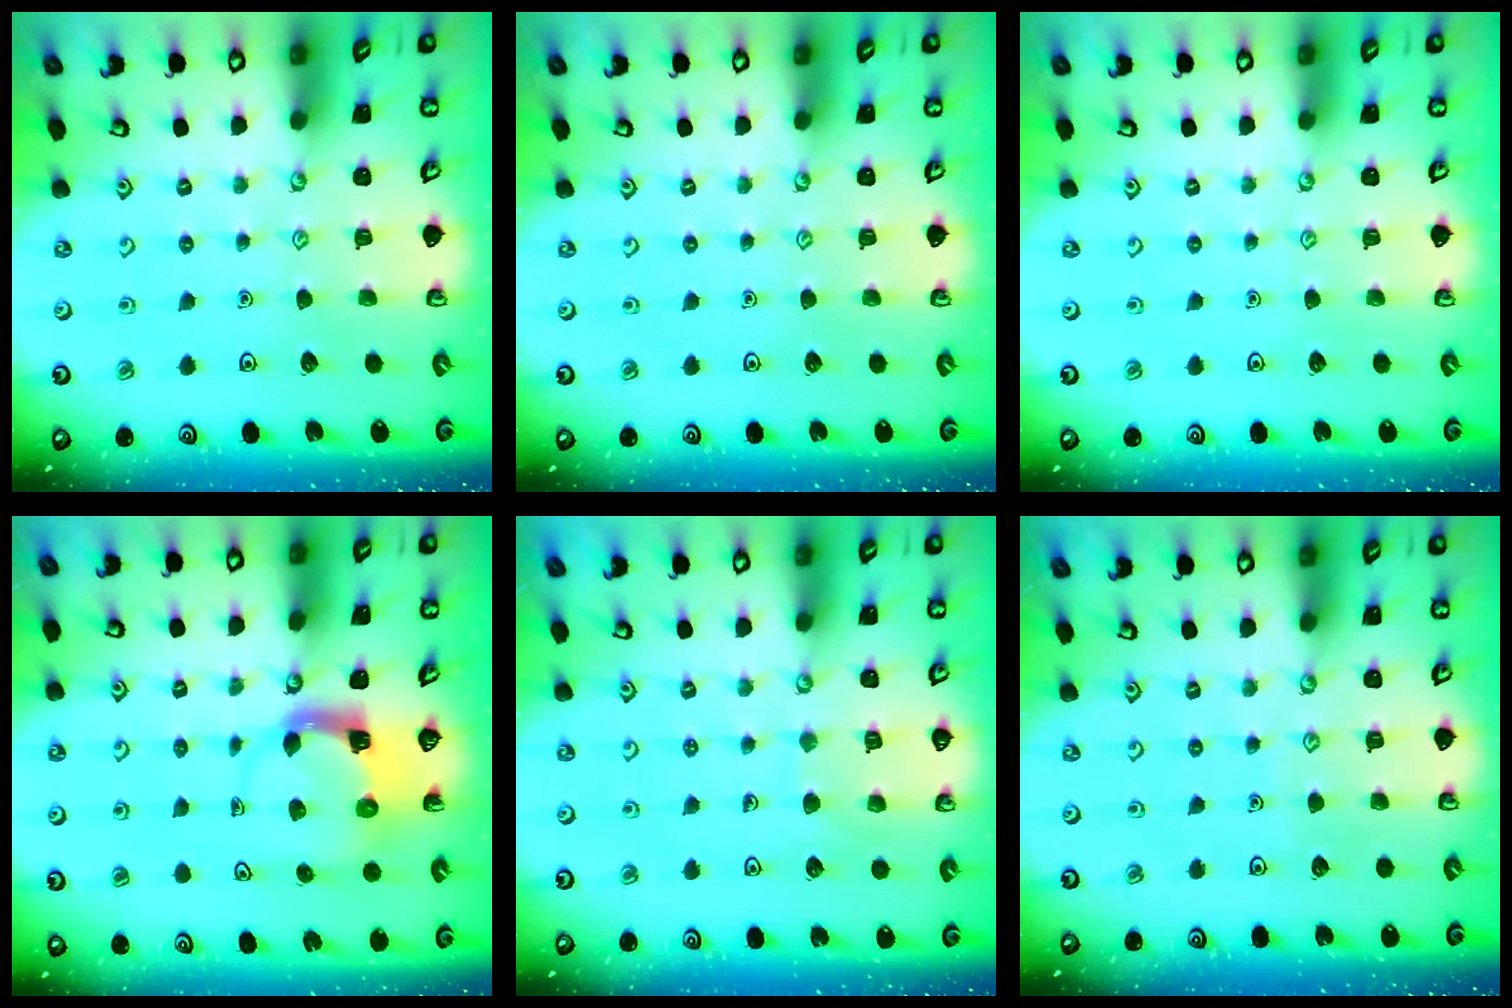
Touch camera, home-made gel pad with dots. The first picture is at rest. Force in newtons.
{"total": 0.0}
{"total": 0.0}
{"total": 4.0, "press": 3.9, "slide": 0.6}
{"total": 5.7, "press": 5.7, "slide": 0.5}
{"total": 3.3, "press": 3.2, "slide": 0.3}